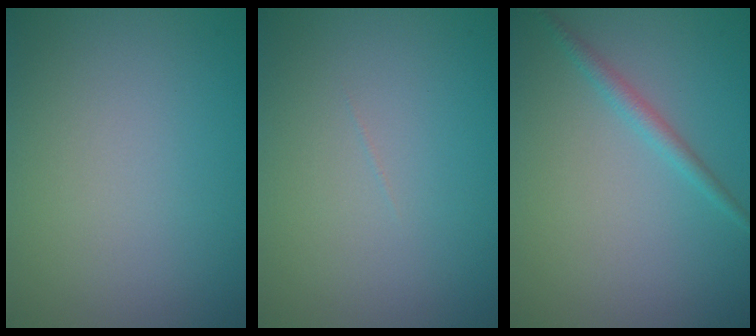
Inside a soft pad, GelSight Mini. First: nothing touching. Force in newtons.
{"total": 0.0}
{"total": 1.4, "press": 1.4, "slide": 0.1}